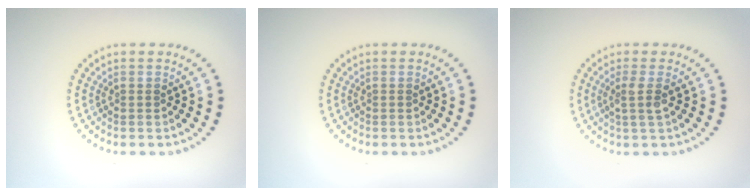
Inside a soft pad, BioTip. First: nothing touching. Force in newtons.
{"total": 0.0}
{"total": 1.8, "press": 1.4, "slide": 1.1}